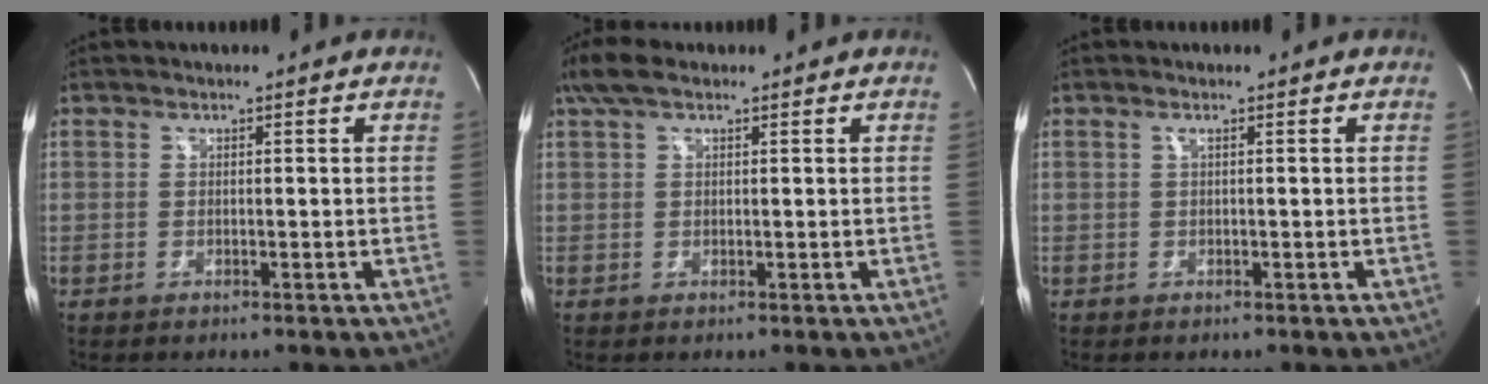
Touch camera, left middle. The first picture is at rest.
{"total": 4.1, "force": [2.8, 1.5, 2.7], "torque": [-0.068, 0.031, 0.057]}
{"total": 0.6, "force": [0.2, -0.1, 0.5], "torque": [-0.012, 0.002, 0.004]}